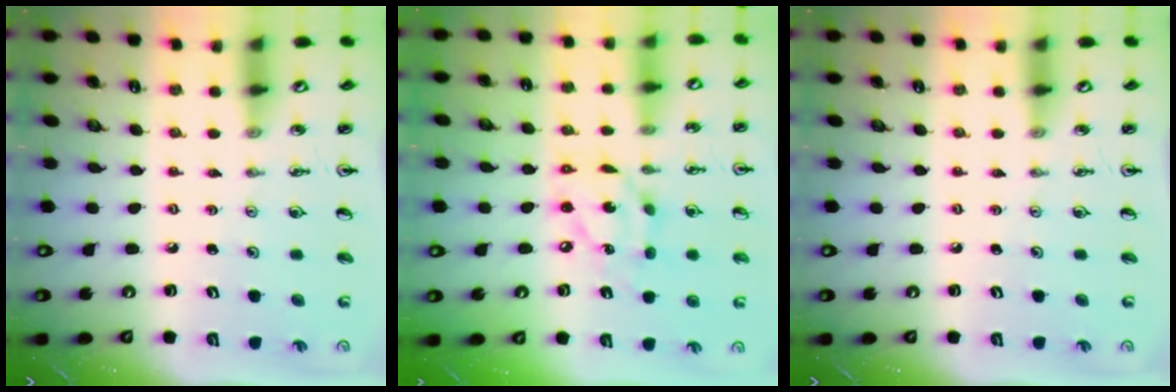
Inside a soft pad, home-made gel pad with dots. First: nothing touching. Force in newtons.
{"total": 12.4, "press": 12.4, "slide": 0.9}
{"total": 0.0}